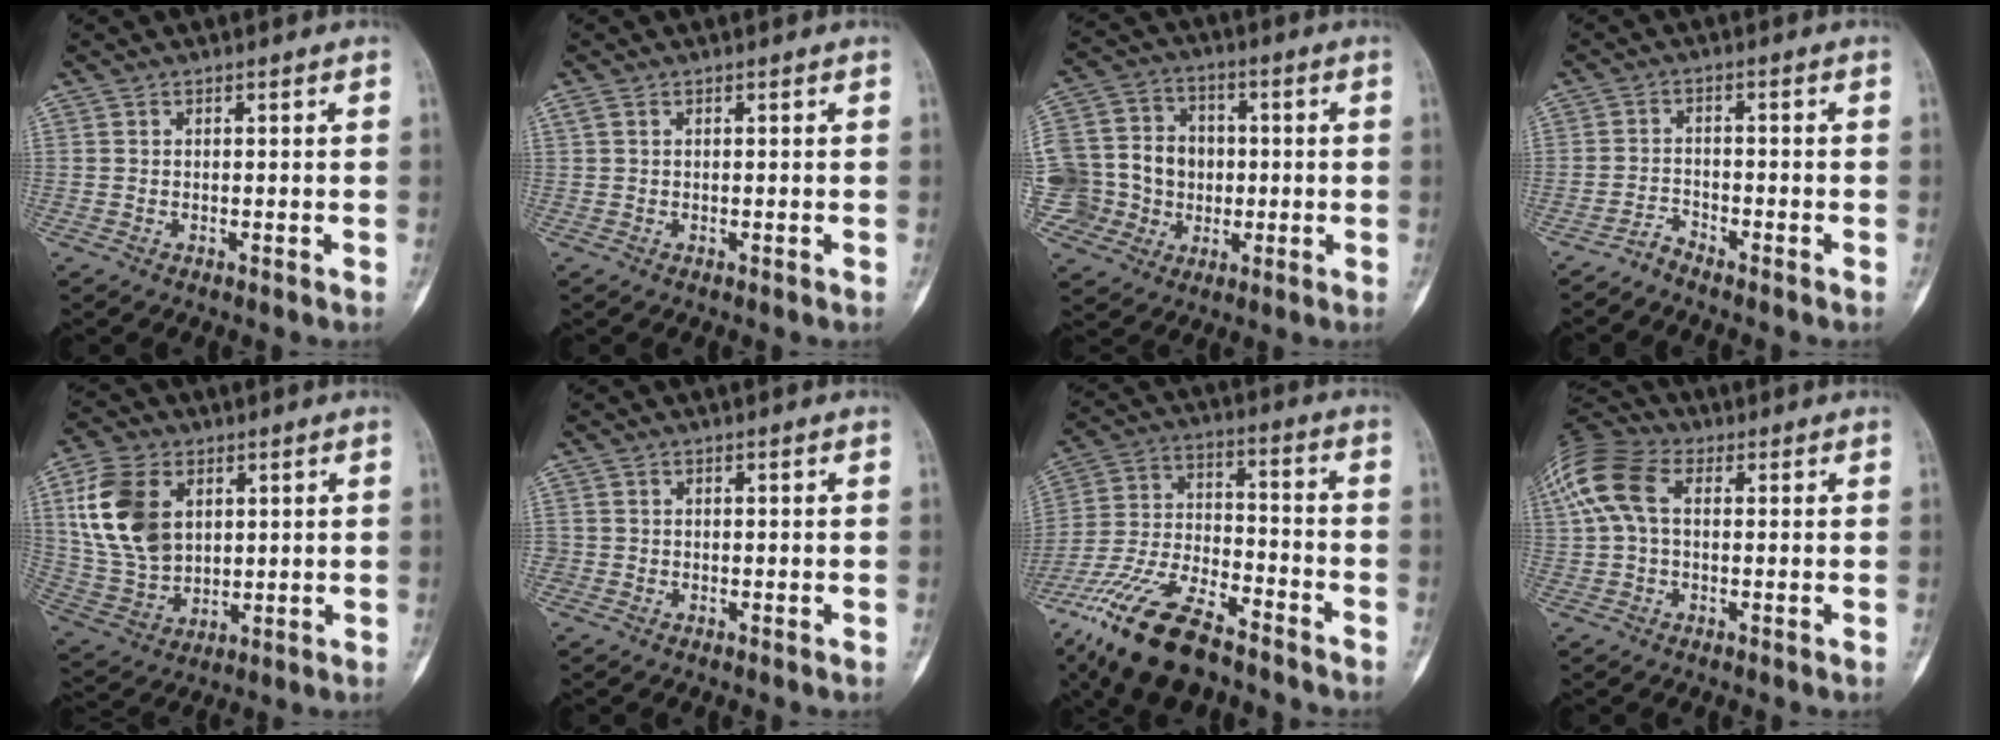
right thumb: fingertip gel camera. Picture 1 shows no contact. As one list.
[{"total": 0.9, "force": [0.4, 0.5, 0.6], "torque": [-0.018, 0.009, 0.009]}, {"total": 16.3, "force": [-1.1, 14.9, 6.4], "torque": [-0.094, 0.041, -0.009]}, {"total": 2.3, "force": [-2.3, 0.2, 0.1], "torque": [-0.002, 0.006, -0.047]}, {"total": 15.4, "force": [4.4, 10.7, 10.3], "torque": [-0.186, -0.007, 0.095]}, {"total": 1.0, "force": [-0.4, 0.9, 0.0], "torque": [0.009, 0.007, -0.012]}, {"total": 19.0, "force": [-13.4, 7.0, 11.6], "torque": [-0.242, 0.049, -0.248]}, {"total": 12.0, "force": [2.1, 7.6, 9.1], "torque": [-0.206, 0.036, 0.033]}]